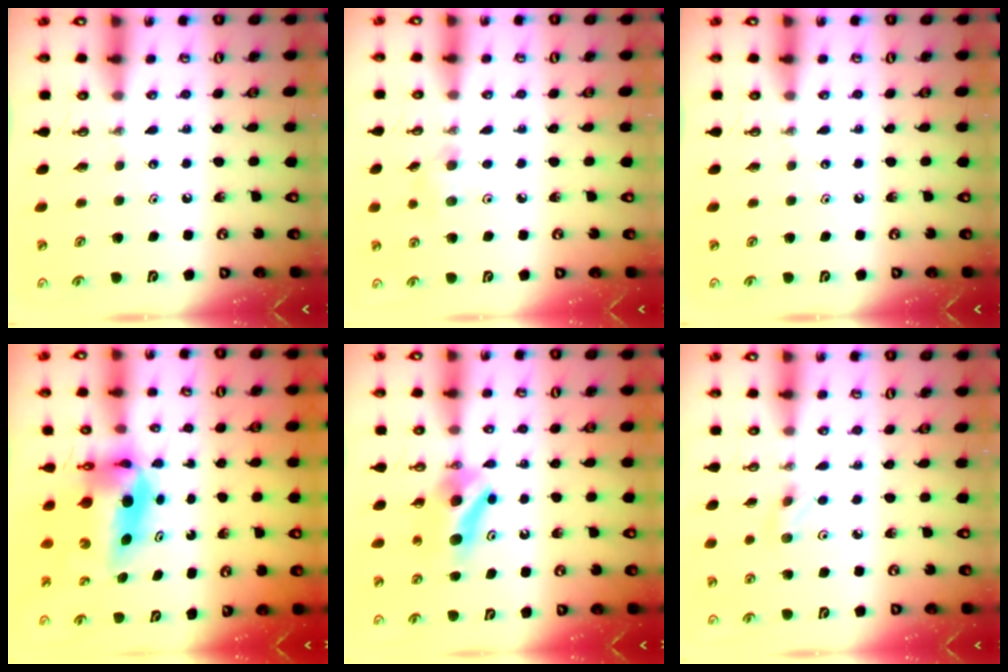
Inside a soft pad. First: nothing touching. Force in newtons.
{"total": 5.7, "press": 5.4, "slide": 1.8}
{"total": 0.0}
{"total": 8.3, "press": 7.0, "slide": 4.4}
{"total": 7.8, "press": 5.0, "slide": 6.0}
{"total": 3.9, "press": 3.7, "slide": 1.3}